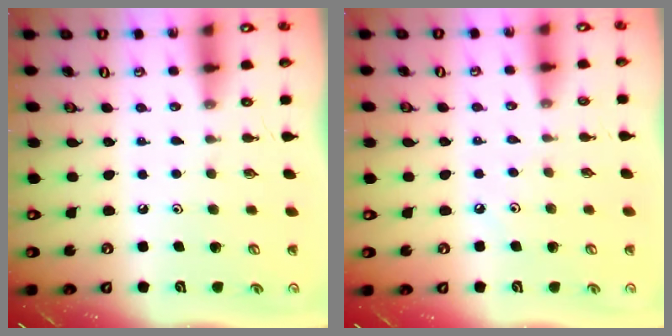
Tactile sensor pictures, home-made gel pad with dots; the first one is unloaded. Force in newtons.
{"total": 3.3, "press": 3.3, "slide": 0.5}